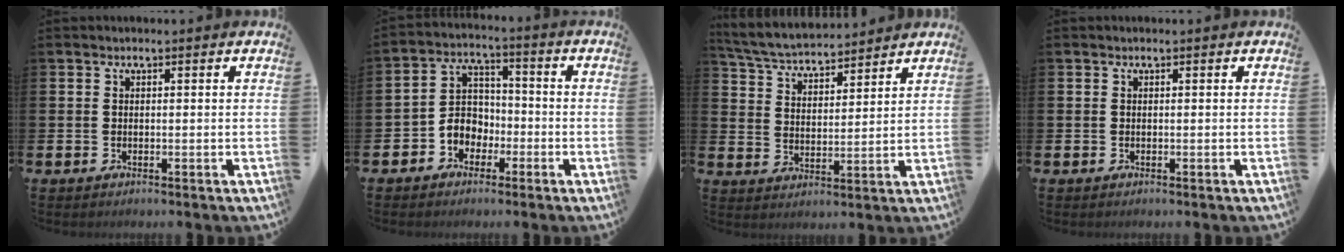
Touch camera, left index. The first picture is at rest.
{"total": 4.5, "force": [-1.8, 3.9, 1.5], "torque": [-0.045, 0.006, -0.041]}
{"total": 5.2, "force": [5.1, 0.7, 0.7], "torque": [-0.042, -0.034, 0.089]}
{"total": 0.0}